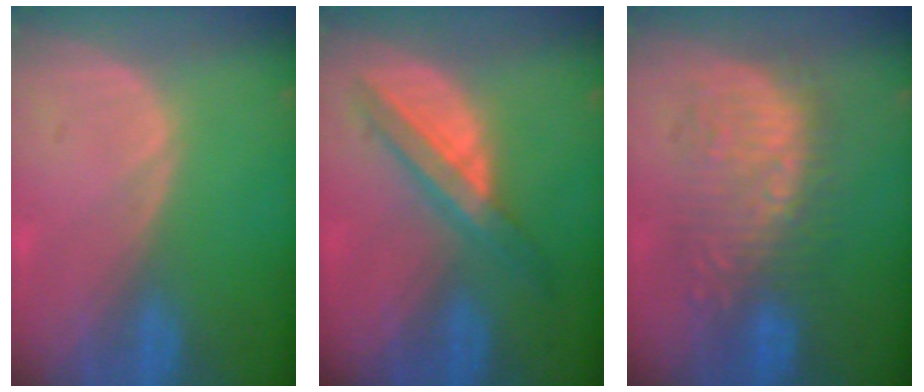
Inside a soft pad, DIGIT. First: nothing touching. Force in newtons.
{"total": 5.7, "press": 5.6, "slide": 1.3}
{"total": 8.8, "press": 8.8, "slide": 0.2}